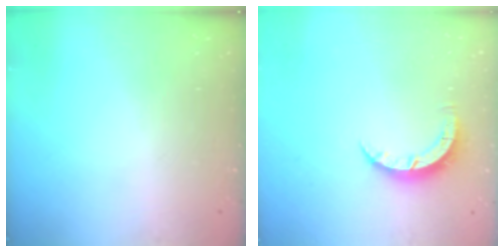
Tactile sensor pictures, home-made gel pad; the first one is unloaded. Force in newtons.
{"total": 4.4, "press": 4.4, "slide": 0.3}